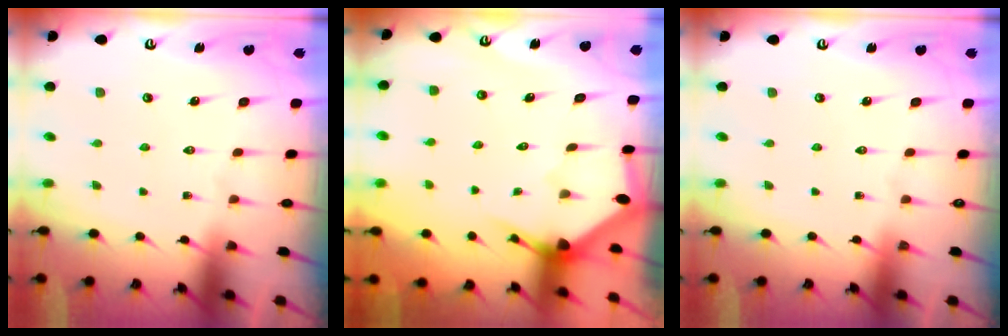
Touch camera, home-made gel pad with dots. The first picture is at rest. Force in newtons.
{"total": 2.9, "press": 2.9, "slide": 0.1}
{"total": 0.0}